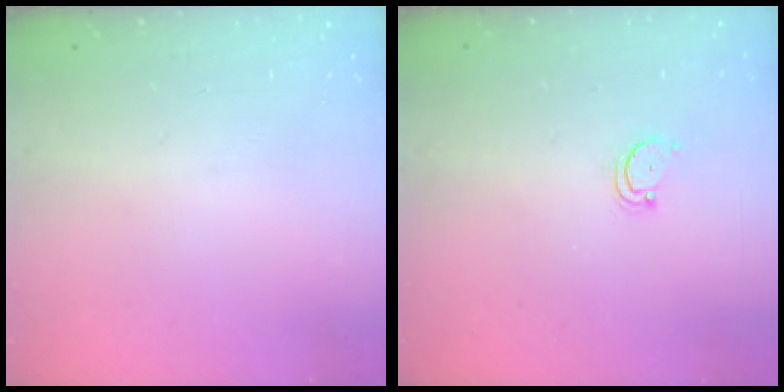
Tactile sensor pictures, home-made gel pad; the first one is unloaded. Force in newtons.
{"total": 2.5, "press": 2.4, "slide": 0.5}